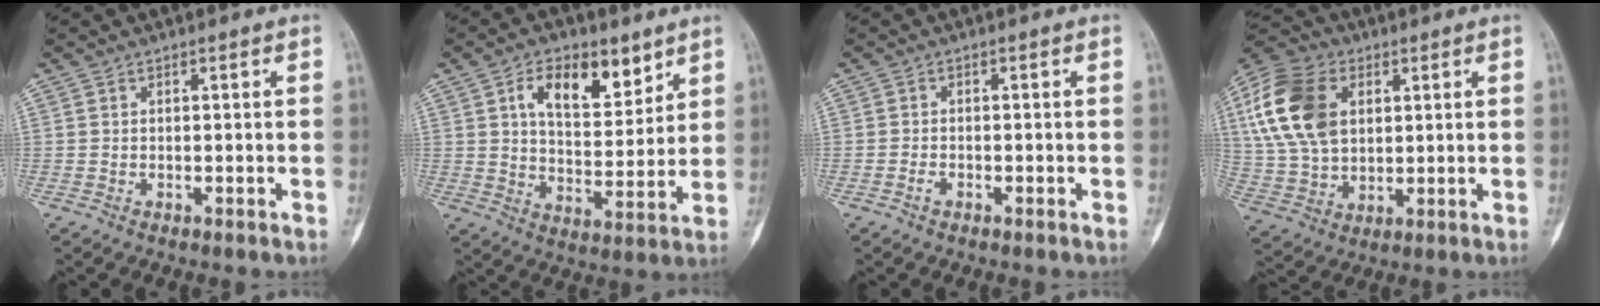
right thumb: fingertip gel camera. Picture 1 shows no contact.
{"total": 12.5, "force": [6.4, 6.6, 8.5], "torque": [-0.103, -0.032, 0.110]}
{"total": 1.0, "force": [-0.6, 0.6, 0.4], "torque": [-0.011, 0.003, -0.015]}
{"total": 17.8, "force": [4.8, 12.1, 12.2], "torque": [-0.238, 0.000, 0.092]}